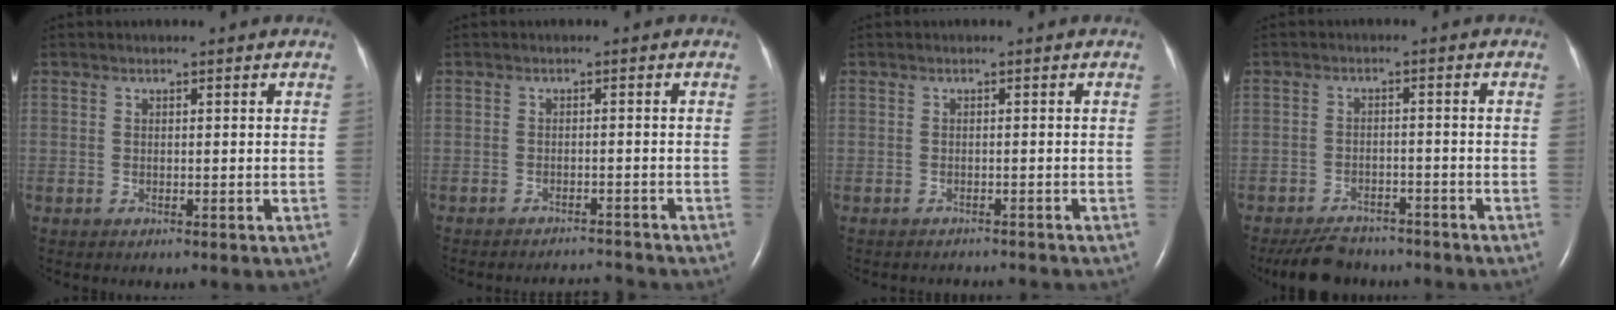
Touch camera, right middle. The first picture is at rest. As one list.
[{"total": 4.4, "force": [-4.4, -0.4, -0.4], "torque": [0.002, -0.004, -0.065]}, {"total": 4.6, "force": [-4.6, 0.6, 0.6], "torque": [-0.004, -0.009, -0.055]}, {"total": 8.3, "force": [-7.3, 2.9, 2.4], "torque": [-0.044, -0.008, -0.112]}]